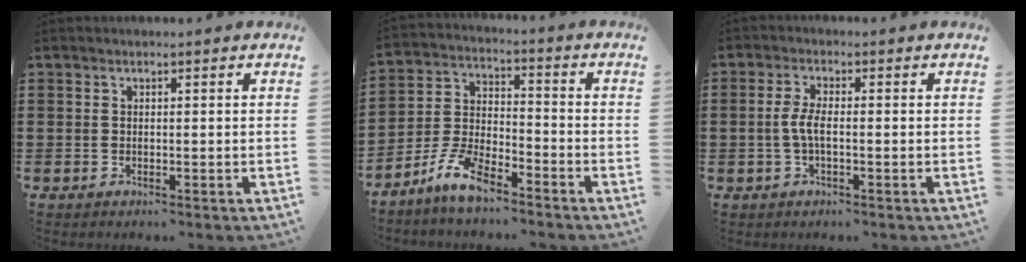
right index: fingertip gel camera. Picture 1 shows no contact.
{"total": 7.2, "force": [-5.7, 2.3, 3.9], "torque": [-0.108, 0.000, -0.115]}
{"total": 3.5, "force": [-0.6, 0.9, 3.3], "torque": [-0.082, -0.005, -0.019]}